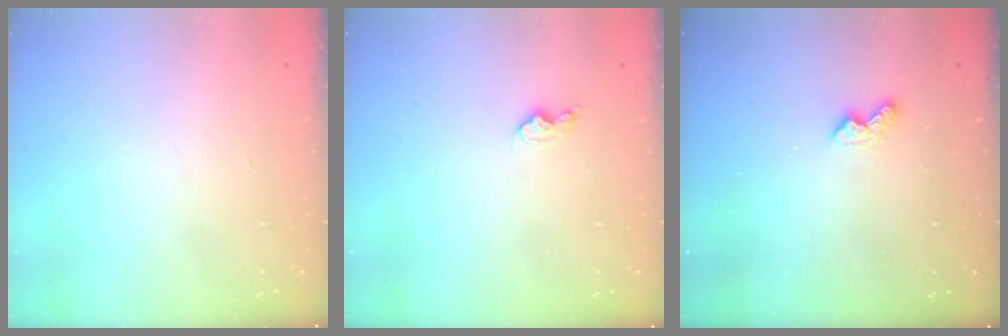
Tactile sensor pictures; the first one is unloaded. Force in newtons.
{"total": 6.4, "press": 6.3, "slide": 0.8}
{"total": 5.3, "press": 5.2, "slide": 0.5}